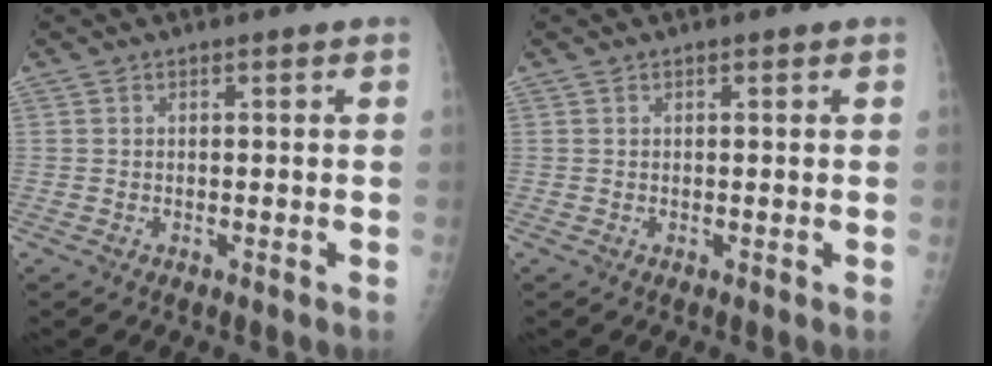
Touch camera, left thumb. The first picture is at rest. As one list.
[{"total": 0.6, "force": [0.3, 0.3, 0.4], "torque": [-0.006, -0.001, 0.003]}]